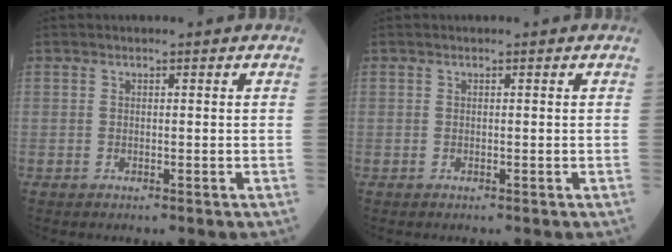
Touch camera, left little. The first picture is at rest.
{"total": 0.0}